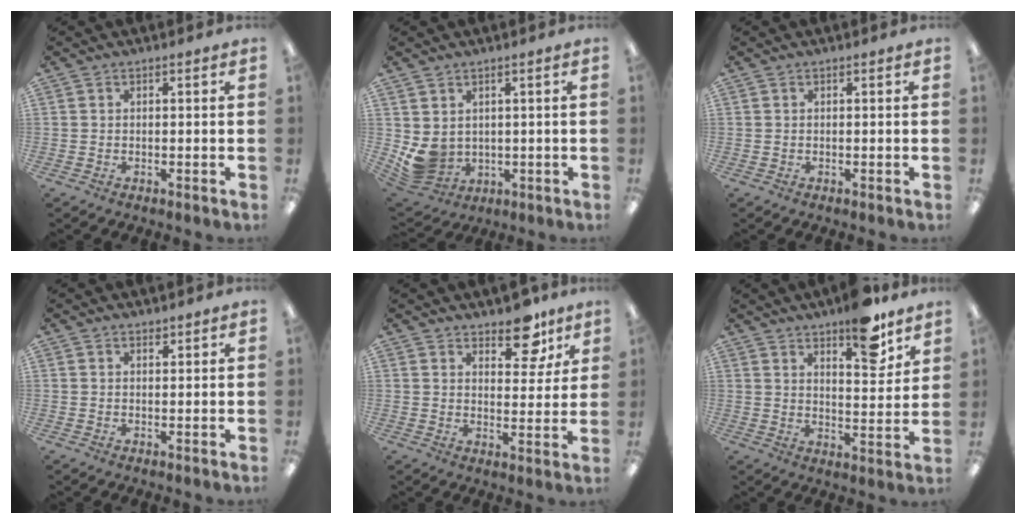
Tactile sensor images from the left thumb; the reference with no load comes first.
{"total": 6.0, "force": [1.7, 5.2, 2.6], "torque": [-0.084, -0.015, 0.037]}
{"total": 0.0}
{"total": 1.1, "force": [1.1, 0.4, 0.1], "torque": [-0.002, 0.000, 0.020]}
{"total": 9.9, "force": [7.4, 4.5, 4.8], "torque": [-0.043, -0.045, 0.124]}
{"total": 10.8, "force": [8.3, 3.4, 6.0], "torque": [-0.068, -0.056, 0.139]}